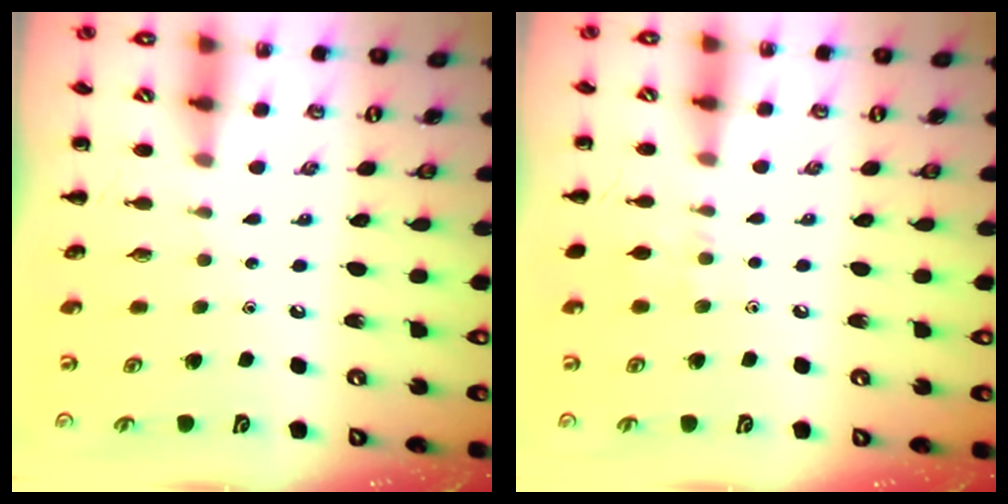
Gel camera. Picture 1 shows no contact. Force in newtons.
{"total": 5.7, "press": 5.6, "slide": 1.5}